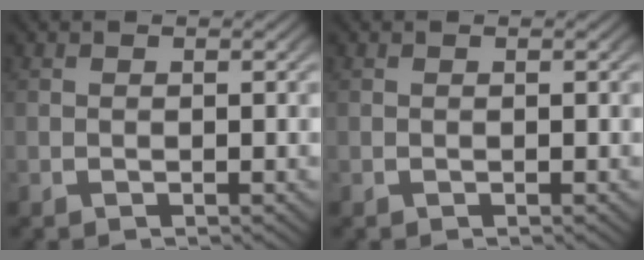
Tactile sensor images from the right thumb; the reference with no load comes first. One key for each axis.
{"total": 0.0}